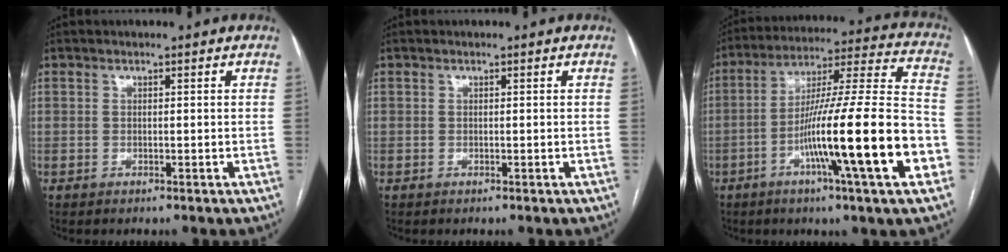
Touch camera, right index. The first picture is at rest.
{"total": 0.0}
{"total": 22.3, "force": [-7.4, 0.0, 21.0], "torque": [-0.317, -0.011, -0.126]}